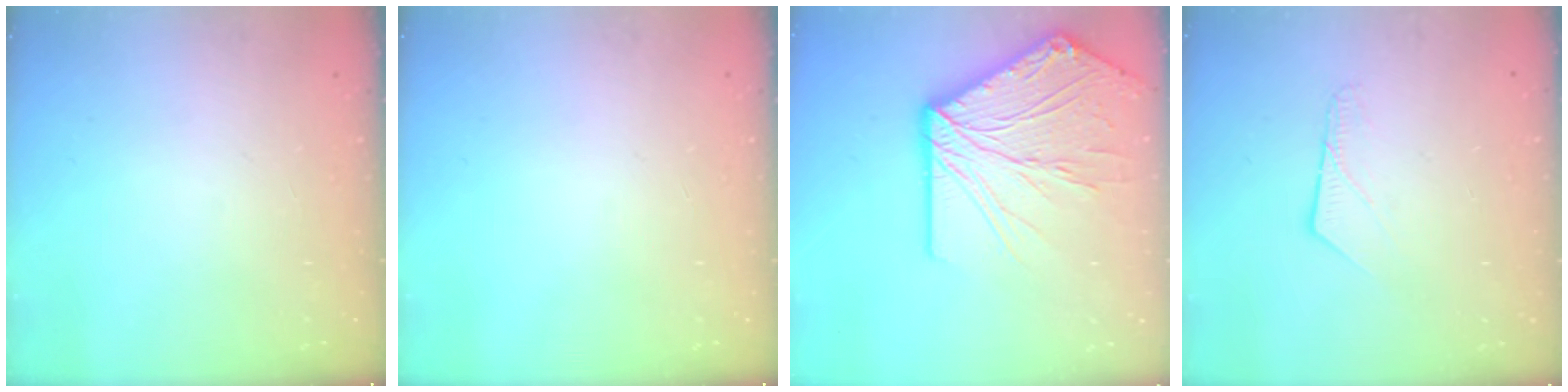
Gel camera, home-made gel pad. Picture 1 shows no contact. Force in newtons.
{"total": 0.0}
{"total": 22.4, "press": 22.3, "slide": 2.8}
{"total": 6.6, "press": 6.5, "slide": 0.5}